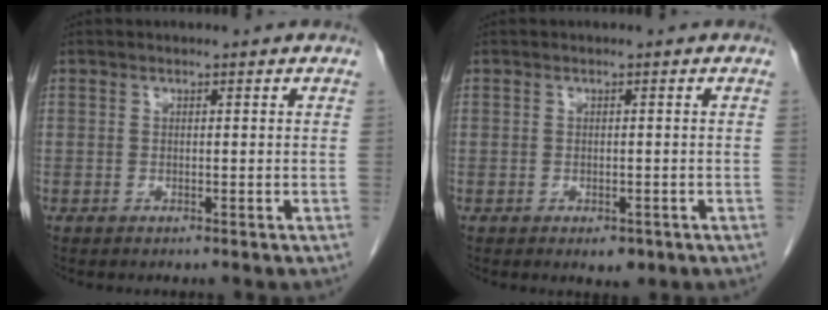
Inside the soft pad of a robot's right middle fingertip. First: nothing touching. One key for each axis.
{"total": 1.9, "fx": -1.1, "fy": 1.0, "fz": 1.2, "tx": -0.013, "ty": -0.002, "tz": -0.005}